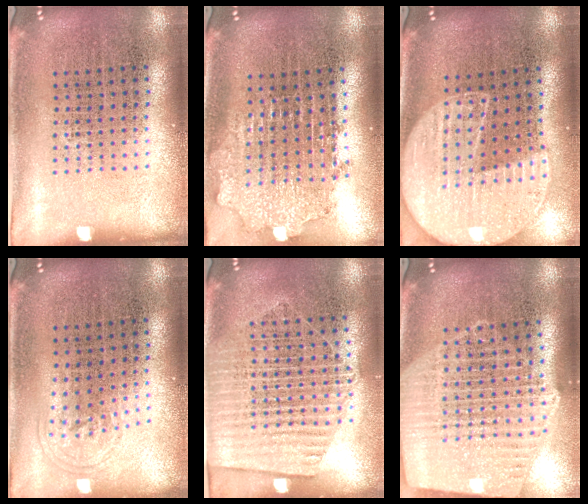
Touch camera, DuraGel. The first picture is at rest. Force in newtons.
{"total": 1.9, "press": 1.5, "slide": 1.2}
{"total": 2.0, "press": 1.8, "slide": 0.9}
{"total": 0.8, "press": 0.6, "slide": 0.6}
{"total": 1.6, "press": 1.5, "slide": 0.7}
{"total": 2.4, "press": 2.1, "slide": 1.2}